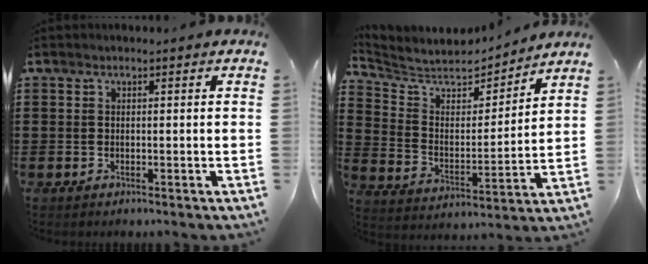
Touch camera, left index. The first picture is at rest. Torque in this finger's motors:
{"motor_torque": [-0.34, 0.41, 0.20, 0.07]}